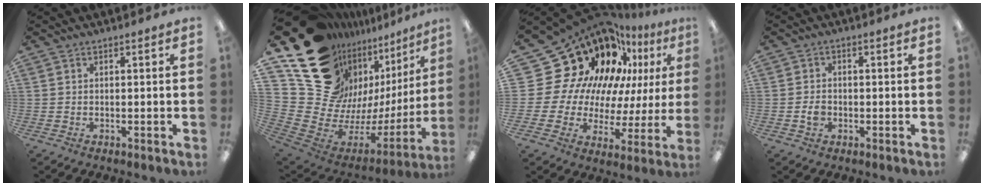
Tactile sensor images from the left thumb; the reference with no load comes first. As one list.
[{"total": 25.7, "force": [12.5, 18.5, 12.8], "torque": [-0.191, -0.127, 0.306]}, {"total": 23.1, "force": [15.2, 14.9, 8.8], "torque": [-0.146, -0.142, 0.320]}, {"total": 2.7, "force": [-0.7, 2.2, 1.5], "torque": [-0.024, 0.005, -0.013]}]